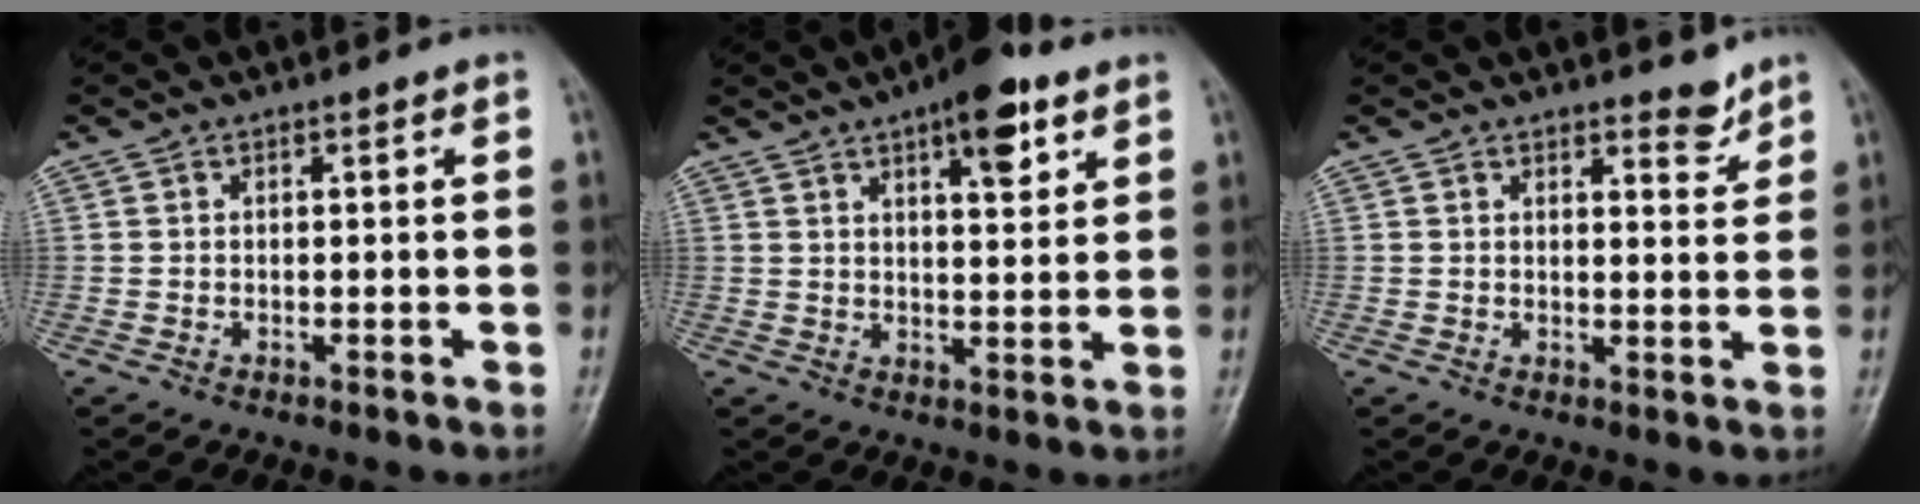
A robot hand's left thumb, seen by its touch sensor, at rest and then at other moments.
{"total": 9.6, "force": [5.4, 3.5, 7.1], "torque": [-0.083, -0.023, 0.075]}
{"total": 3.4, "force": [2.9, 1.2, 1.3], "torque": [-0.002, -0.024, 0.041]}